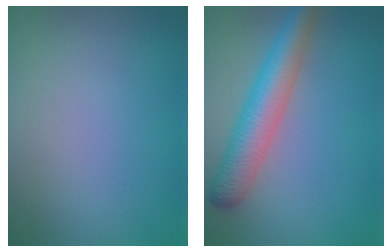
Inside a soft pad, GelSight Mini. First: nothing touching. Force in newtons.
{"total": 6.1, "press": 6.1, "slide": 0.2}